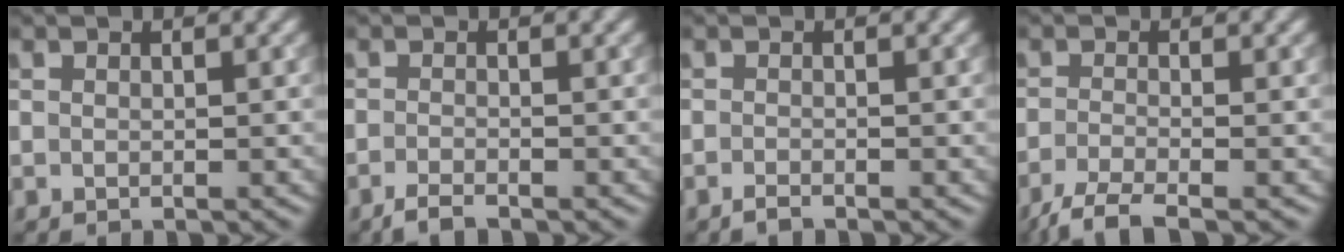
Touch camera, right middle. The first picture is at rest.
{"total": 1.7, "force": [-1.3, 0.3, 1.0], "torque": [-0.017, -0.002, -0.031]}
{"total": 0.8, "force": [-0.7, 0.1, 0.4], "torque": [-0.006, 0.001, -0.015]}
{"total": 3.4, "force": [-2.5, 0.5, 2.2], "torque": [-0.042, -0.009, -0.060]}